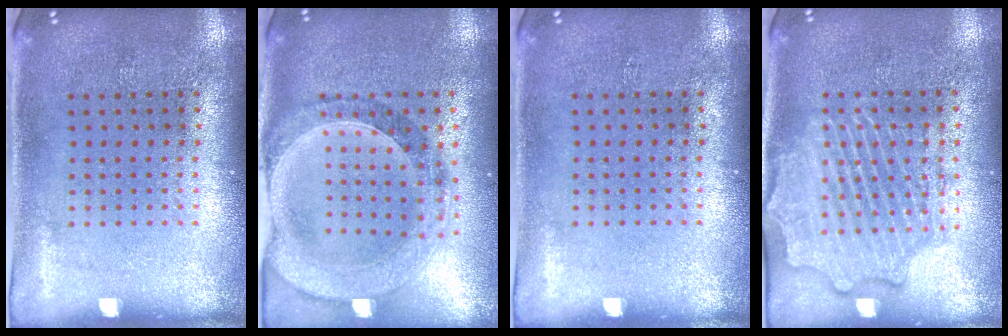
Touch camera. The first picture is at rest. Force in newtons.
{"total": 1.4, "press": 1.4, "slide": 0.3}
{"total": 0.0}
{"total": 2.3, "press": 2.3, "slide": 0.3}